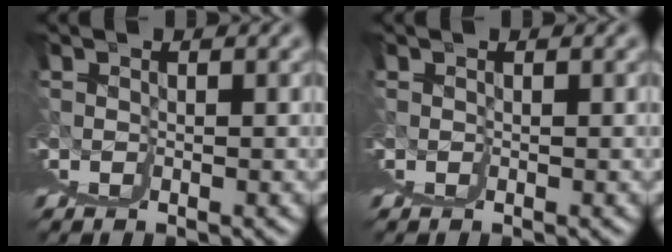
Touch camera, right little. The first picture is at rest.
{"total": 0.0}